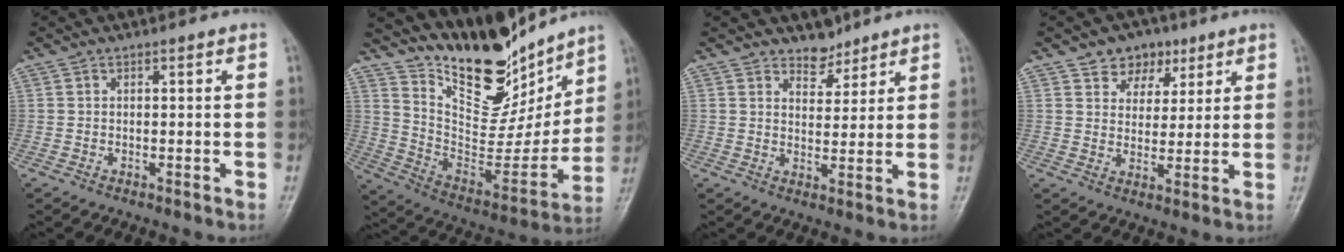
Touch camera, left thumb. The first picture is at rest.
{"total": 21.1, "force": [16.9, 8.0, 9.8], "torque": [-0.099, -0.109, 0.293]}
{"total": 4.0, "force": [3.4, 2.1, 0.5], "torque": [0.016, -0.027, 0.055]}
{"total": 7.2, "force": [4.3, 5.3, 2.3], "torque": [0.000, -0.016, 0.068]}